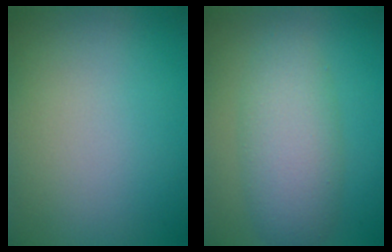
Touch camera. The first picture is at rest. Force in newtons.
{"total": 5.1, "press": 5.1, "slide": 0.1}